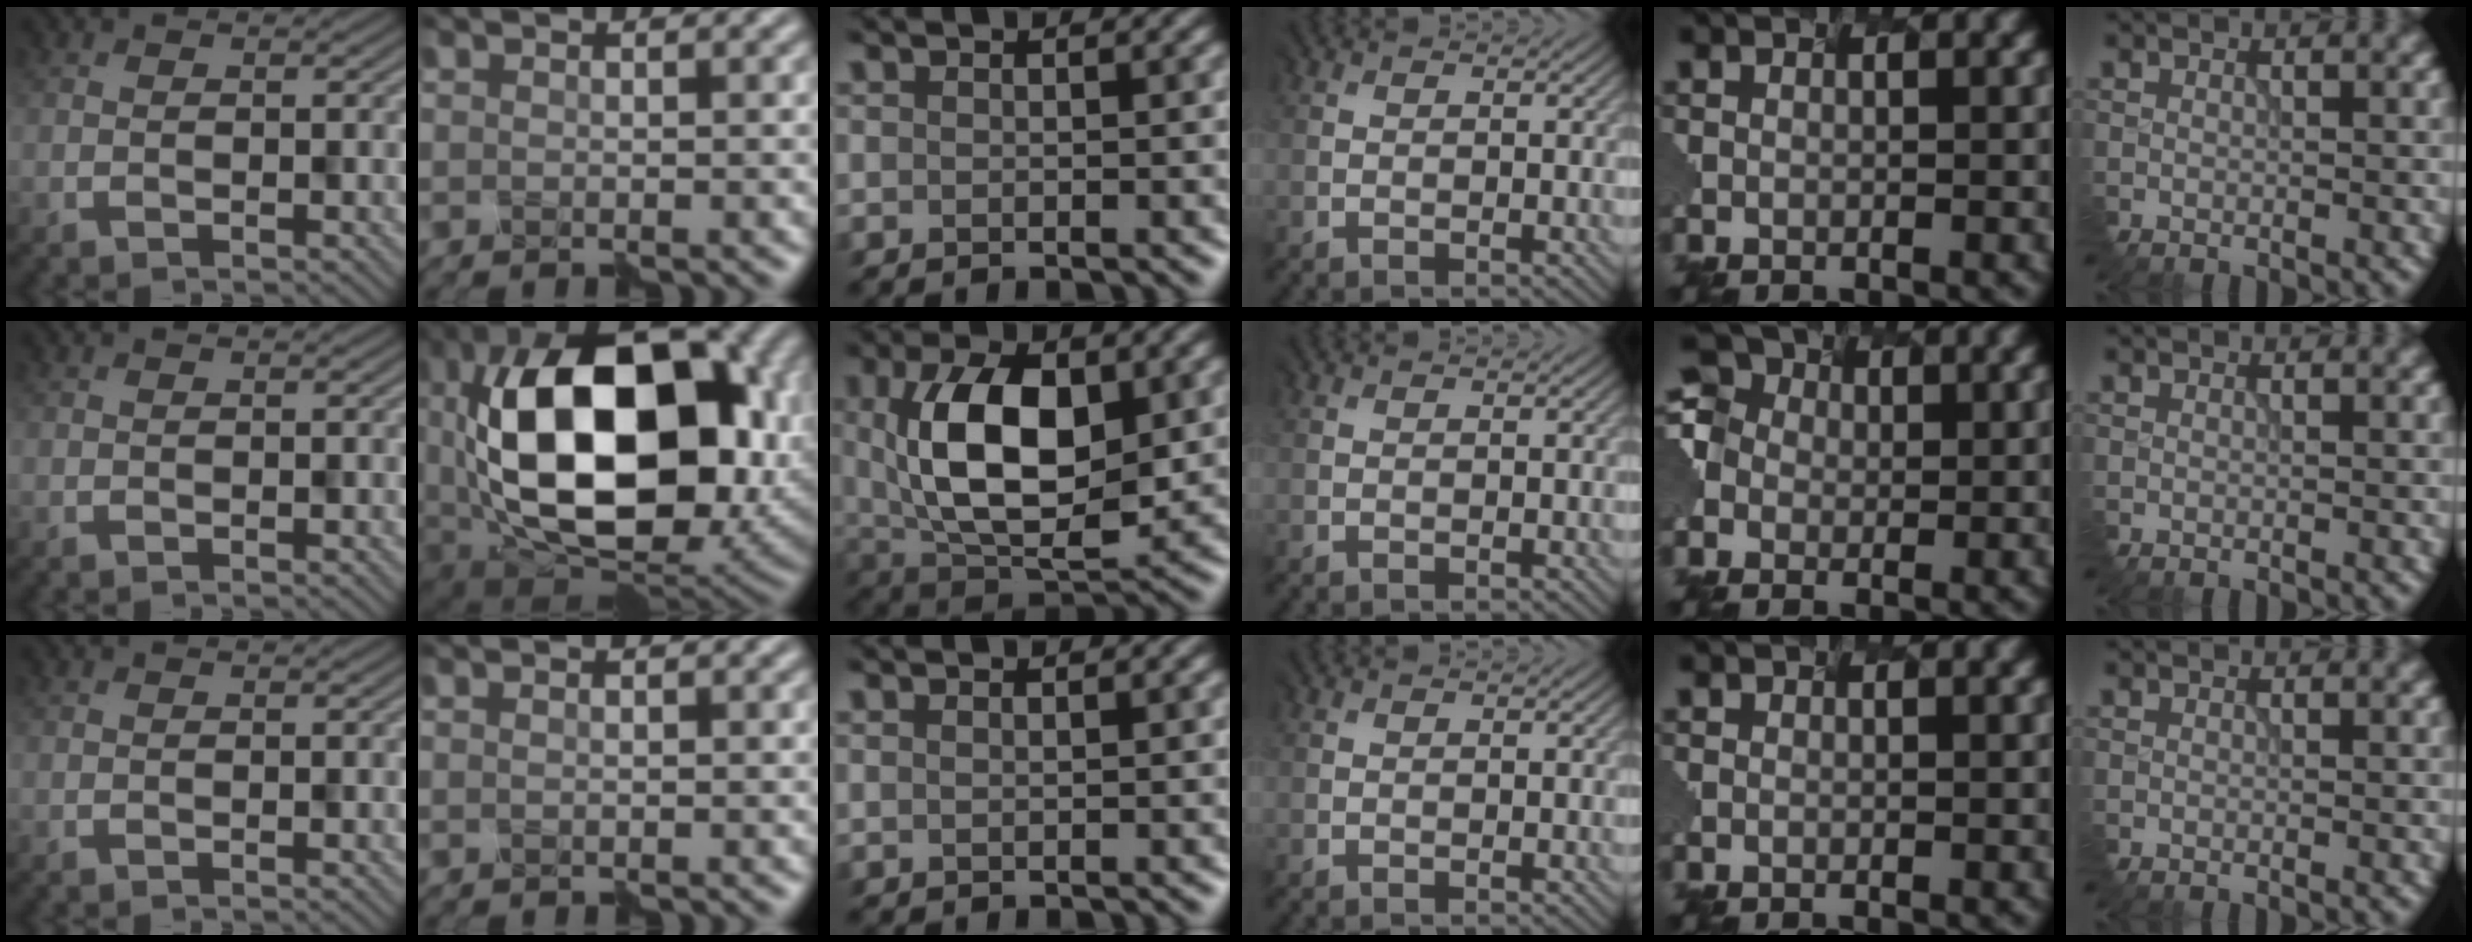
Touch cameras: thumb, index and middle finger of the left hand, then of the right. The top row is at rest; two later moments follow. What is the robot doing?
{"motion": "assemble", "object": "hinged jar"}